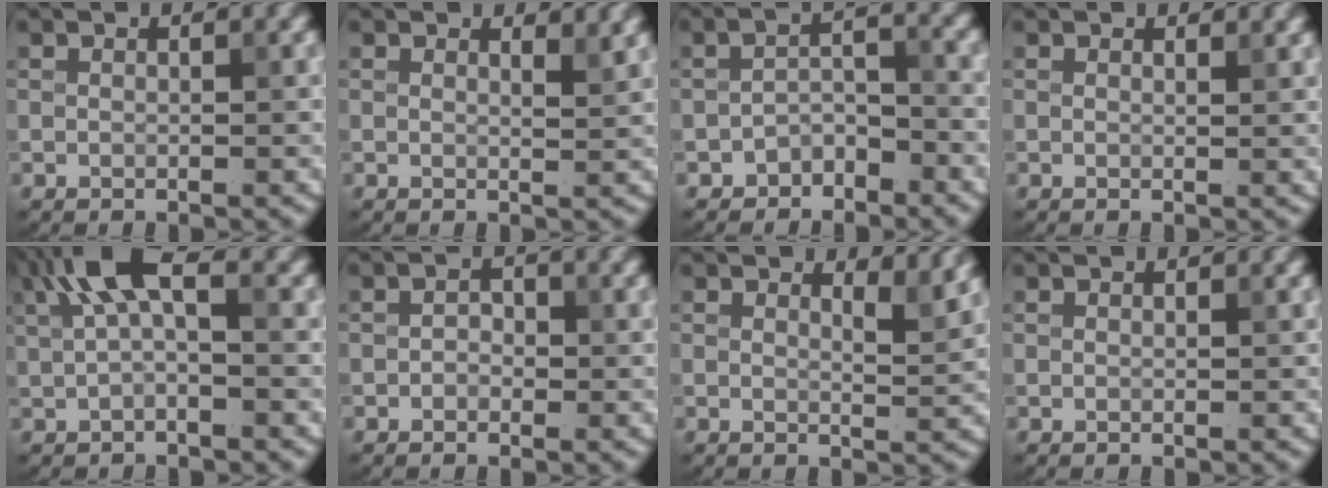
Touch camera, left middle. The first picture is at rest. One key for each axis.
{"total": 2.2, "fx": 1.6, "fy": 0.6, "fz": 1.3, "tx": -0.010, "ty": -0.001, "tz": 0.021}
{"total": 2.6, "fx": -2.1, "fy": 1.2, "fz": 1.0, "tx": -0.017, "ty": 0.016, "tz": -0.039}
{"total": 1.2, "fx": 1.0, "fy": 0.3, "fz": 0.6, "tx": -0.006, "ty": 0.001, "tz": 0.013}
{"total": 4.9, "fx": 1.5, "fy": 1.8, "fz": 4.3, "tx": -0.085, "ty": 0.010, "tz": 0.021}
{"total": 1.2, "fx": -0.5, "fy": 0.9, "fz": 0.7, "tx": -0.010, "ty": 0.002, "tz": -0.010}
{"total": 2.6, "fx": 1.9, "fy": 0.7, "fz": 1.6, "tx": -0.017, "ty": -0.003, "tz": 0.028}
{"total": 0.0}